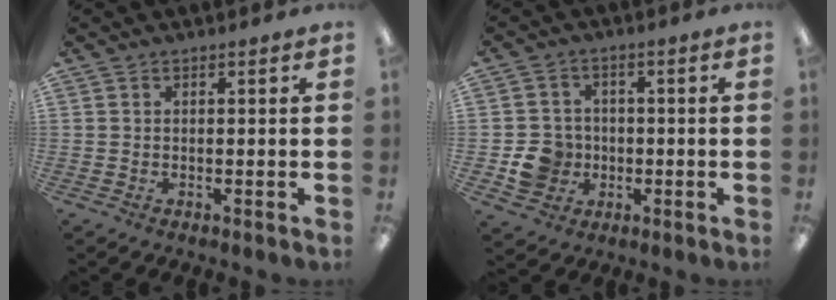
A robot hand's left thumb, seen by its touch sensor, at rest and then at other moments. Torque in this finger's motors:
{"motor_torque": [-0.37, 0.40, 0.05, -0.04, 0.03]}